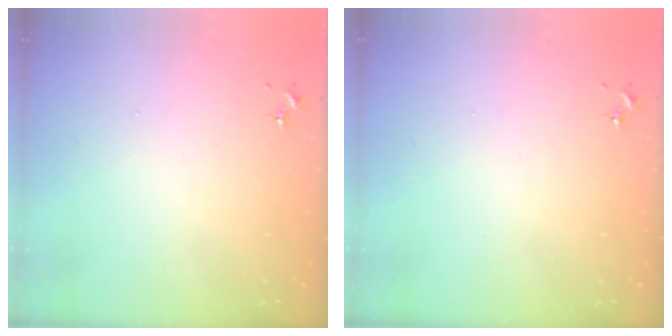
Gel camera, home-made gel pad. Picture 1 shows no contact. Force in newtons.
{"total": 0.0}